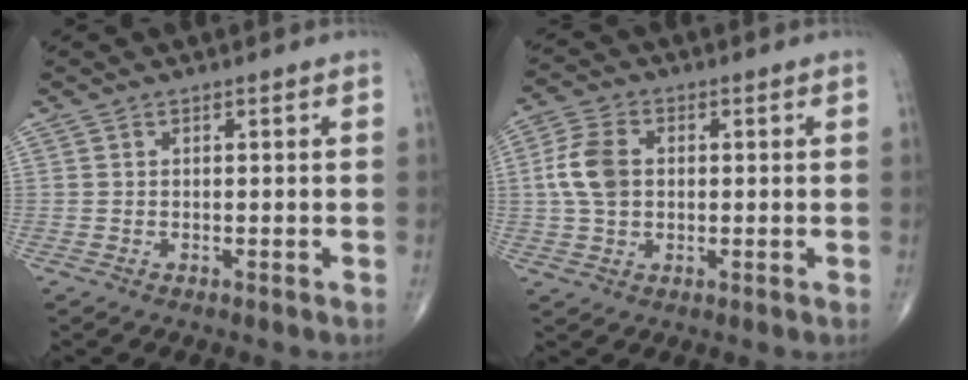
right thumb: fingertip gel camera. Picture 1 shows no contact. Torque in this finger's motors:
{"motor_torque": [-0.31, 0.70, 0.97, 0.14, 0.06]}